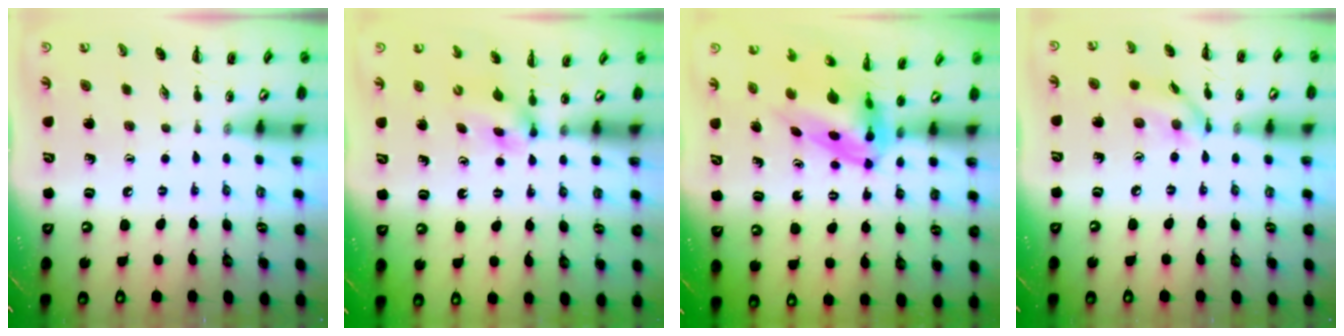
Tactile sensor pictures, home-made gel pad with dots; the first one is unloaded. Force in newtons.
{"total": 2.9, "press": 2.6, "slide": 1.3}
{"total": 5.0, "press": 4.8, "slide": 1.5}
{"total": 8.8, "press": 8.8, "slide": 0.9}